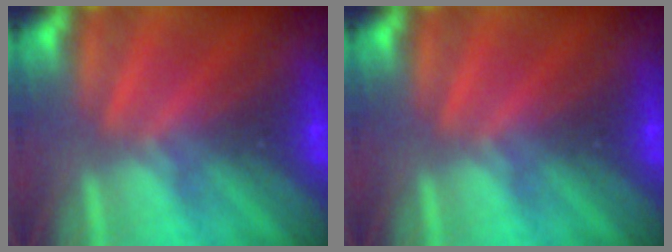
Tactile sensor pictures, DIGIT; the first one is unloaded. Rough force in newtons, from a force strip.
{"total": 0.0}